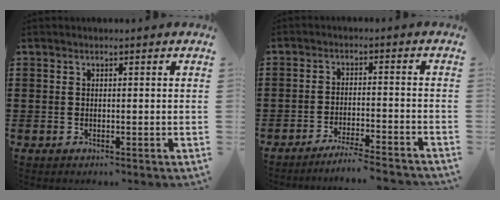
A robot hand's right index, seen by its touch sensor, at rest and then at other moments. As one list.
[{"total": 4.0, "force": [-3.8, -0.5, 1.0], "torque": [-0.018, -0.005, -0.076]}]